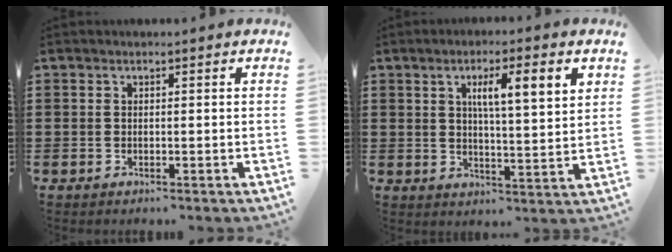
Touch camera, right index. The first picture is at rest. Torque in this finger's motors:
{"motor_torque": [0.54, 0.00, 0.37, 0.16]}